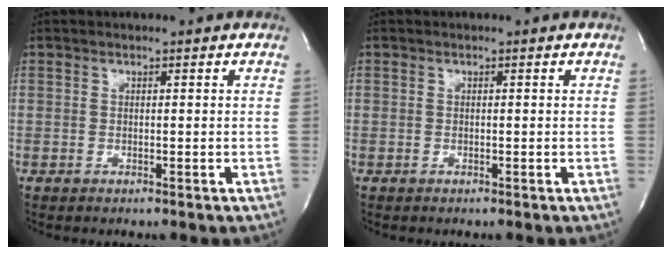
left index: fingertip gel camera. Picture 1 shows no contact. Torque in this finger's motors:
{"motor_torque": [0.00, 0.00, 0.00, 0.00]}